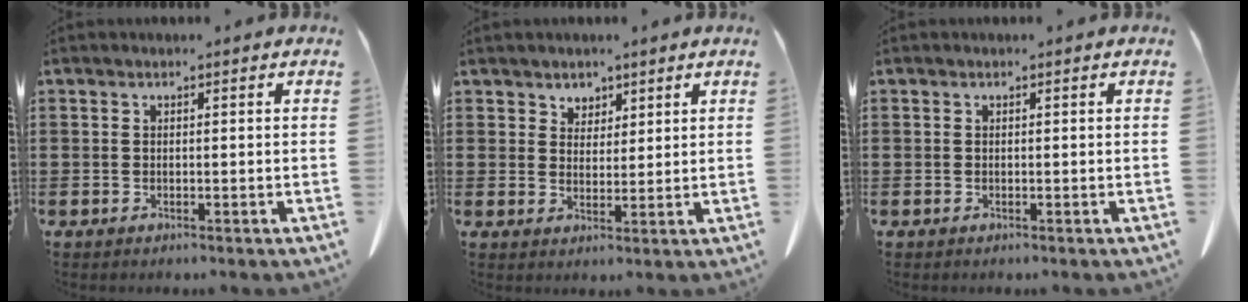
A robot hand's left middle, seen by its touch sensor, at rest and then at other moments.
{"total": 3.1, "force": [2.5, 1.9, 0.0], "torque": [-0.011, 0.005, 0.047]}
{"total": 0.0}